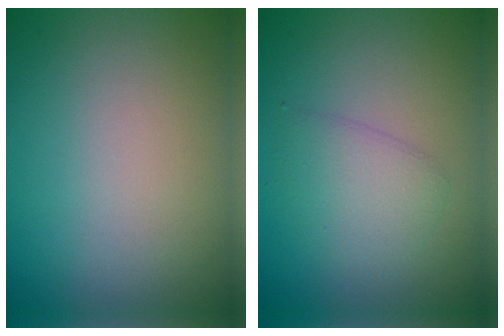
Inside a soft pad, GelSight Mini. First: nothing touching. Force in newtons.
{"total": 2.5, "press": 2.5, "slide": 0.0}